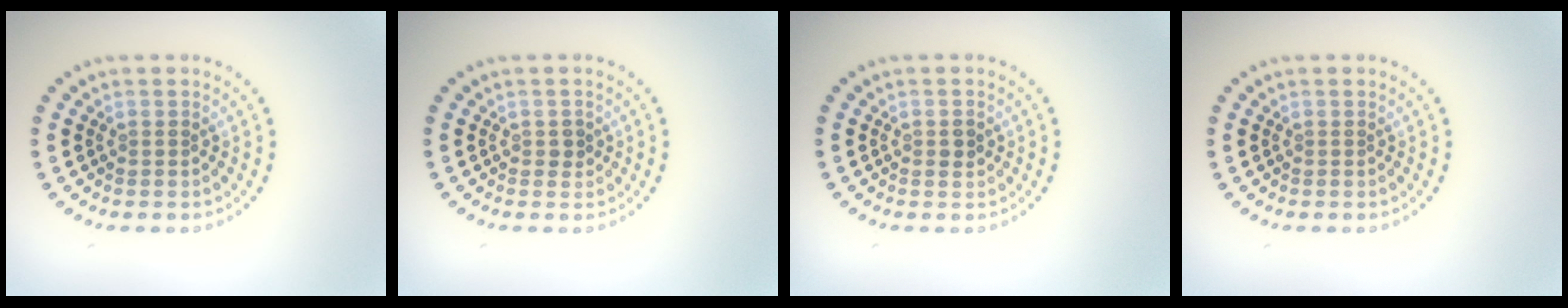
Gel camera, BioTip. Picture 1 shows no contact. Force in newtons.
{"total": 1.0, "press": 0.9, "slide": 0.3}
{"total": 1.0, "press": 1.0, "slide": 0.1}
{"total": 0.0}